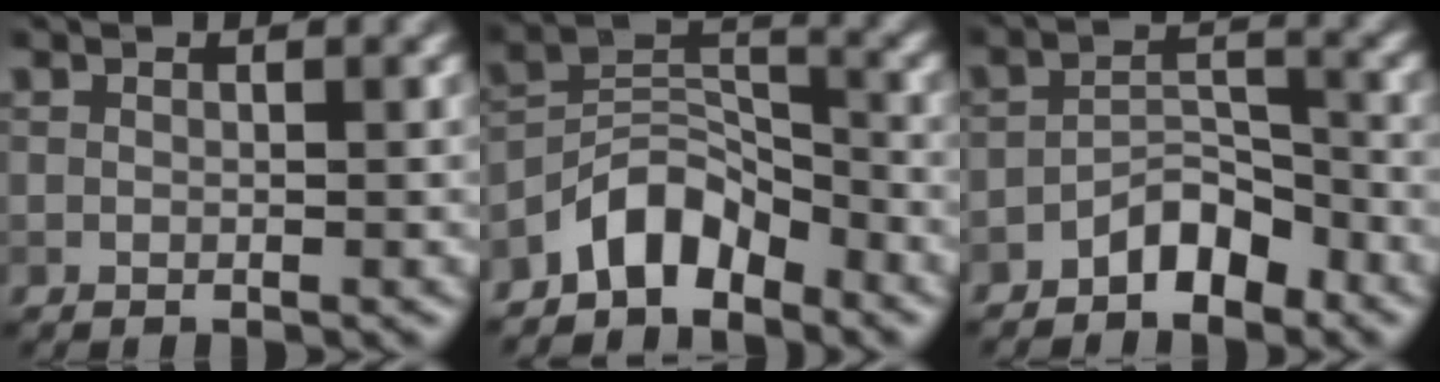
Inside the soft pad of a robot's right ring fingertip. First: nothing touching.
{"total": 5.1, "force": [-4.0, 2.4, 2.2], "torque": [-0.024, 0.012, -0.084]}
{"total": 3.6, "force": [-2.6, 1.6, 1.9], "torque": [-0.026, 0.017, -0.049]}